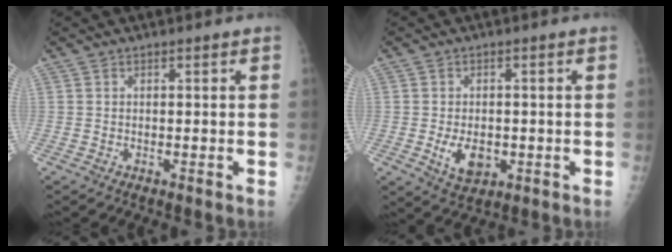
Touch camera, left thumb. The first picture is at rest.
{"total": 6.0, "force": [-1.2, 4.0, 4.3], "torque": [-0.059, -0.006, -0.010]}